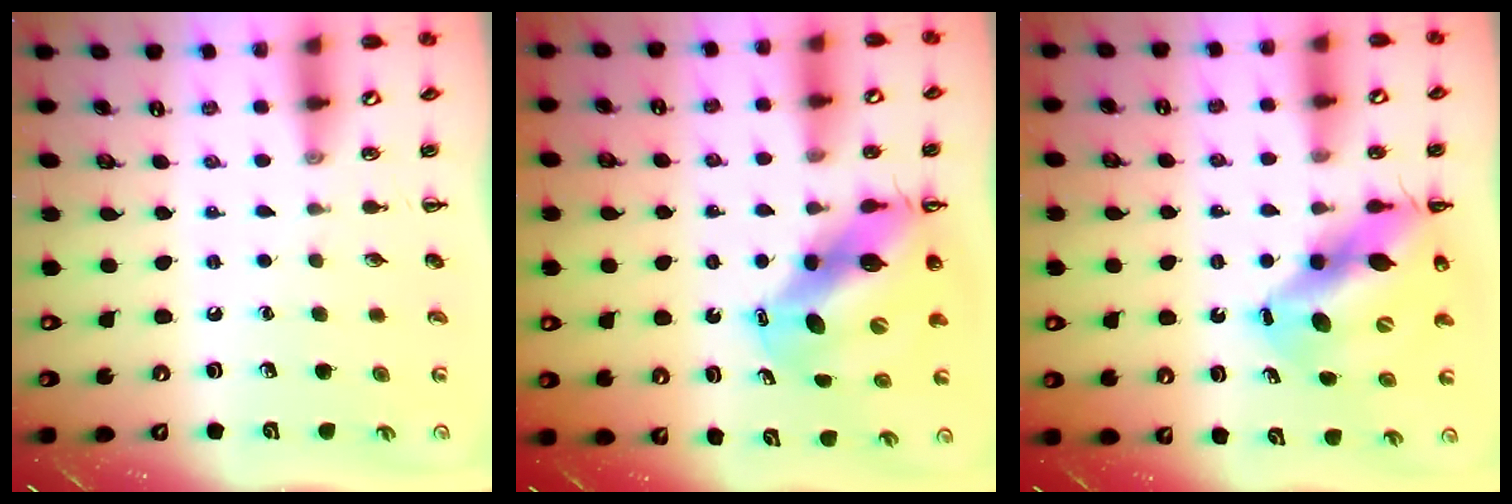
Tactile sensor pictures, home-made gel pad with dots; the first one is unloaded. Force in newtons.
{"total": 10.9, "press": 10.5, "slide": 3.1}
{"total": 14.5, "press": 14.0, "slide": 3.5}